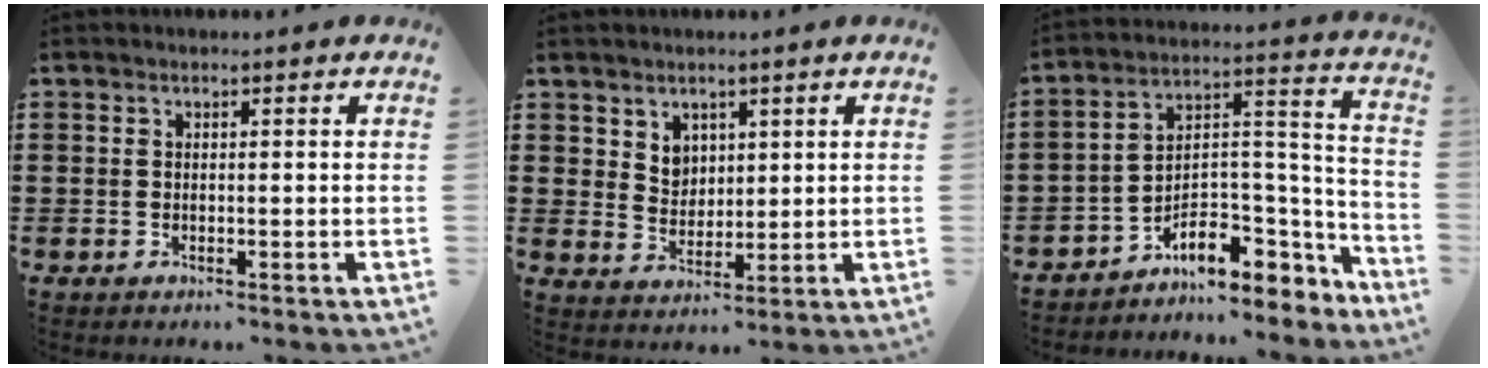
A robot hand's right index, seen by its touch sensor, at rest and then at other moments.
{"total": 3.9, "force": [2.6, 2.8, 0.8], "torque": [-0.029, 0.005, 0.050]}
{"total": 7.4, "force": [-5.1, 4.2, 3.4], "torque": [-0.064, -0.007, -0.091]}